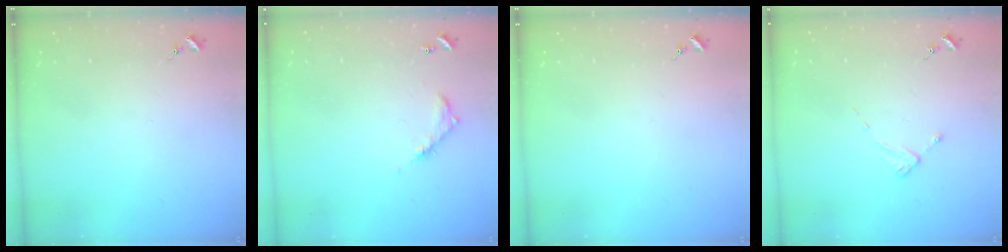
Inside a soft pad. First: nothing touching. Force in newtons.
{"total": 7.1, "press": 7.1, "slide": 0.5}
{"total": 0.0}
{"total": 2.4, "press": 2.4, "slide": 0.3}